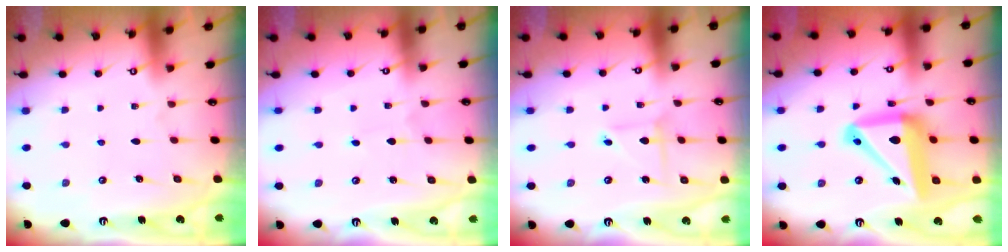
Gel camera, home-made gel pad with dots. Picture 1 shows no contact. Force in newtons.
{"total": 0.7, "press": 0.7, "slide": 0.0}
{"total": 2.8, "press": 2.8, "slide": 0.3}
{"total": 18.2, "press": 18.1, "slide": 2.3}